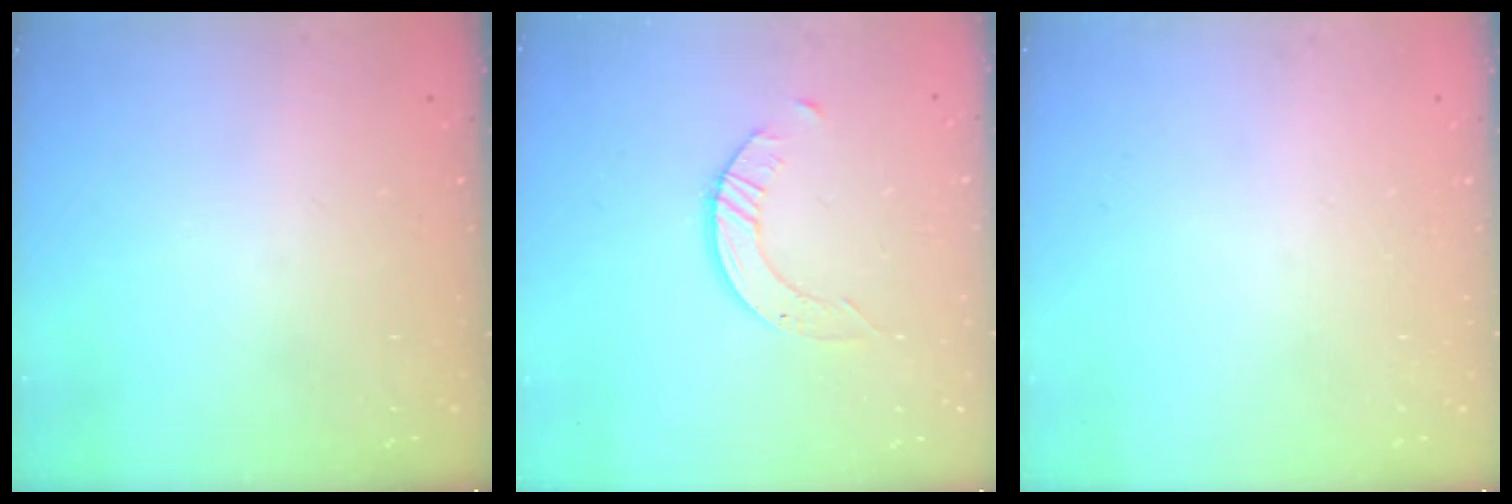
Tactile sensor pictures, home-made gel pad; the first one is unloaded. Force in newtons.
{"total": 2.4, "press": 2.4, "slide": 0.3}
{"total": 0.0}